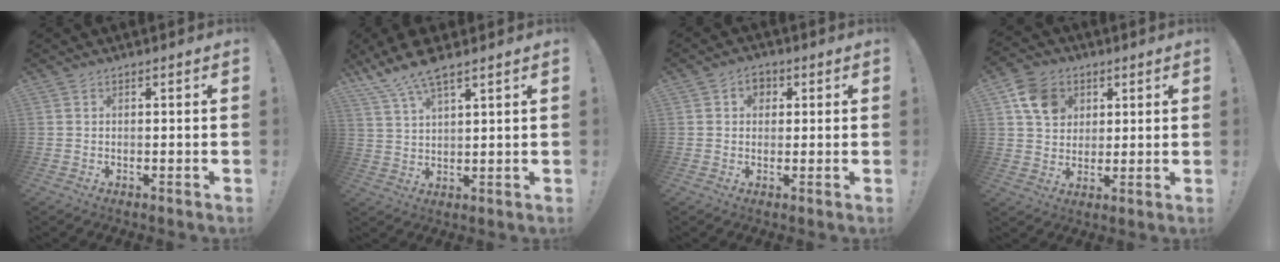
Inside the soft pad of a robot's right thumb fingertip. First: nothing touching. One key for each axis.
{"total": 8.2, "fx": 6.5, "fy": 1.8, "fz": 4.7, "tx": -0.101, "ty": -0.027, "tz": 0.123}
{"total": 4.2, "fx": 1.2, "fy": 3.5, "fz": 2.0, "tx": -0.021, "ty": 0.000, "tz": 0.020}
{"total": 11.2, "fx": 4.7, "fy": 9.1, "fz": 4.5, "tx": -0.068, "ty": -0.010, "tz": 0.097}